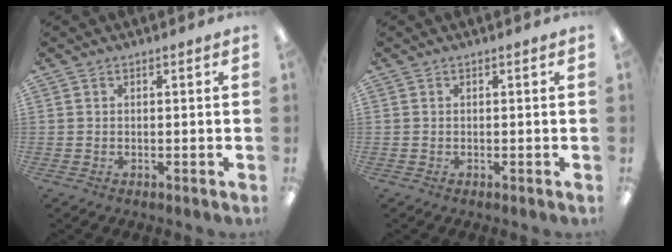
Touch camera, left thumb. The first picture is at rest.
{"total": 0.0}